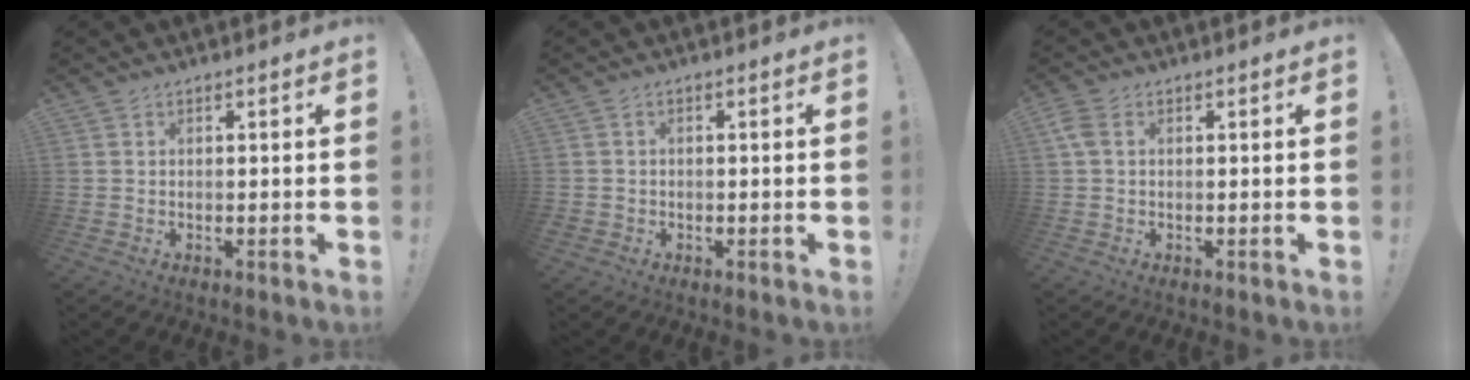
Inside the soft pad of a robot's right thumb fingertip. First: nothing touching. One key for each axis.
{"total": 1.3, "fx": -0.5, "fy": 1.2, "fz": 0.3, "tx": -0.011, "ty": 0.004, "tz": -0.009}
{"total": 3.1, "fx": 0.7, "fy": 2.0, "fz": 2.3, "tx": -0.056, "ty": 0.005, "tz": 0.013}